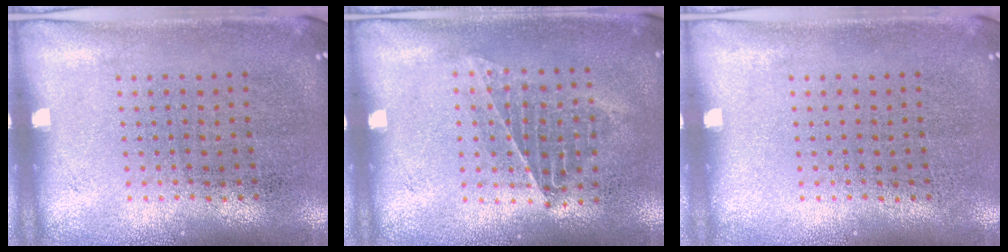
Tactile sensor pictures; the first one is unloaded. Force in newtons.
{"total": 0.9, "press": 0.9, "slide": 0.1}
{"total": 0.0}